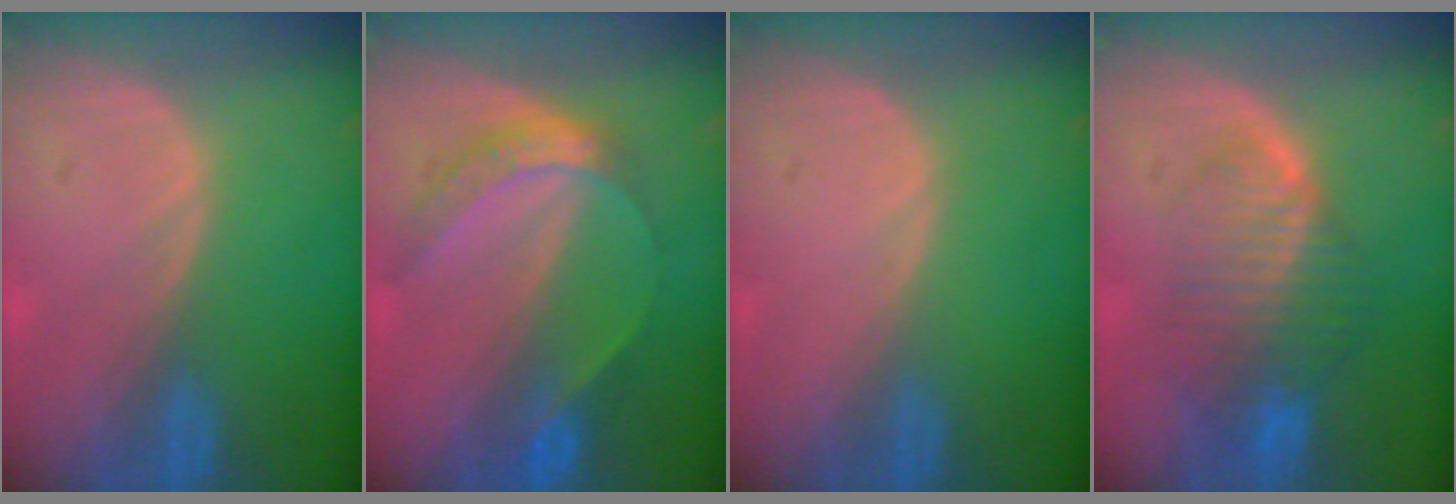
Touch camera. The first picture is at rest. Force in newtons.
{"total": 6.7, "press": 5.5, "slide": 3.9}
{"total": 0.0}
{"total": 8.4, "press": 7.3, "slide": 4.1}